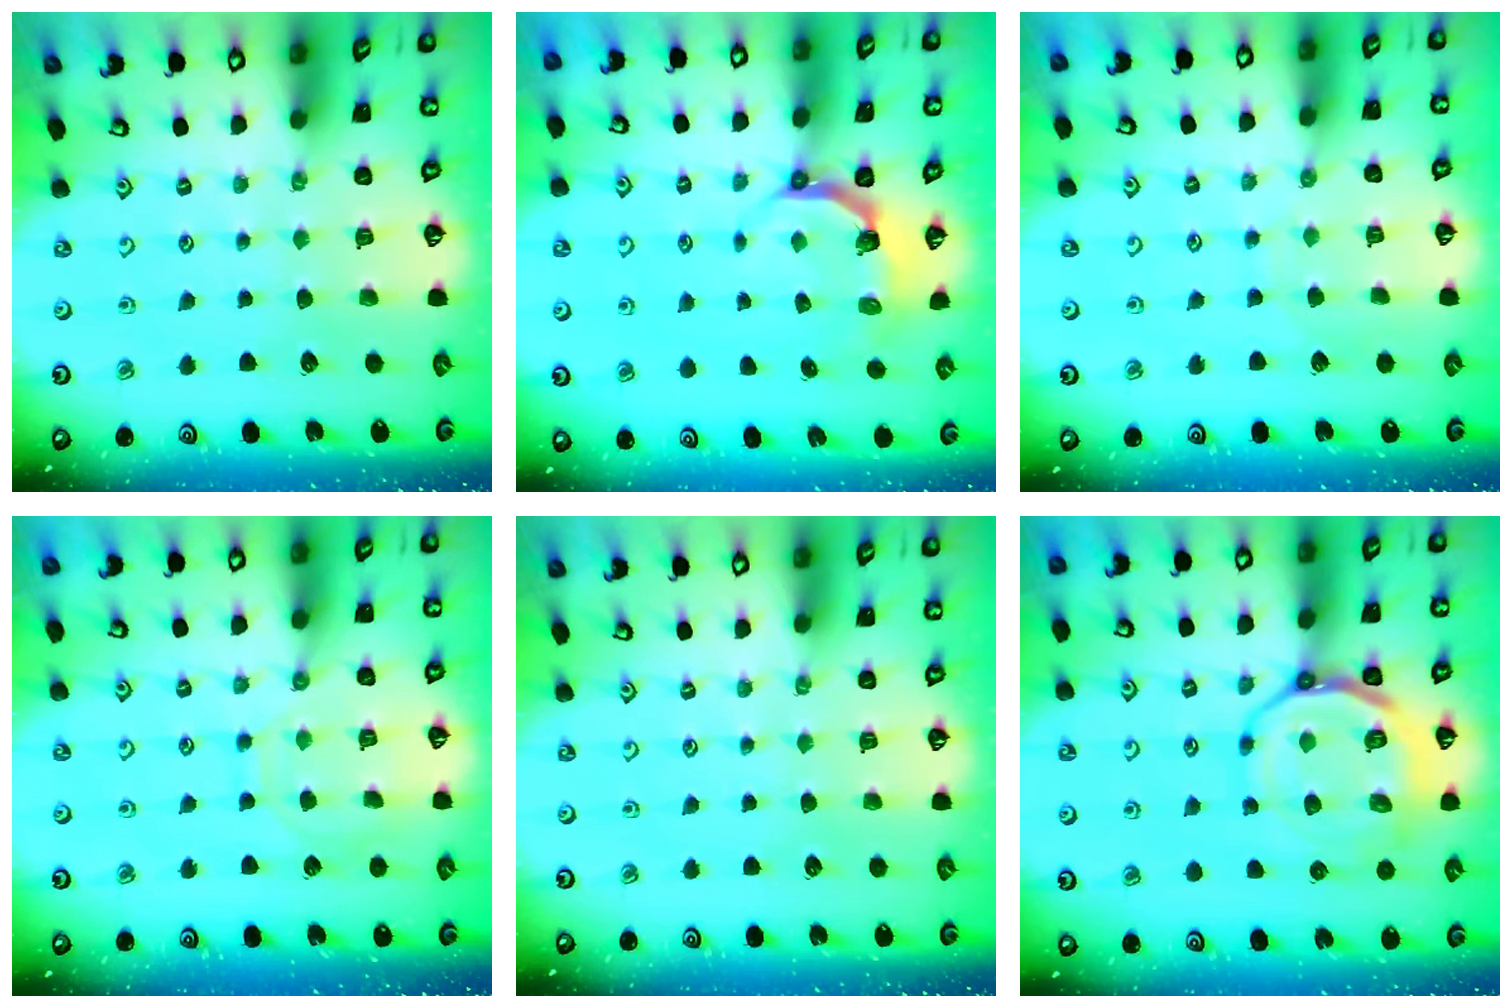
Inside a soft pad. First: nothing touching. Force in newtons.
{"total": 4.6, "press": 3.0, "slide": 3.5}
{"total": 5.6, "press": 5.6, "slide": 0.5}
{"total": 8.5, "press": 8.5, "slide": 0.7}
{"total": 0.0}
{"total": 15.0, "press": 14.9, "slide": 1.8}